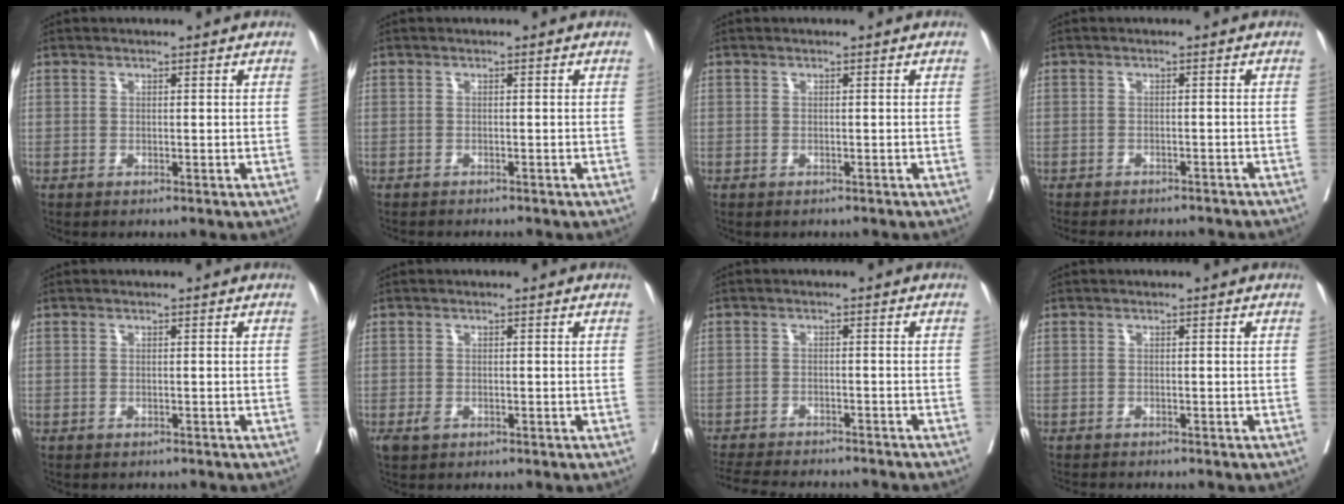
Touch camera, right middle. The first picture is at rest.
{"total": 3.6, "force": [-3.3, 0.8, 1.2], "torque": [-0.016, -0.005, -0.044]}
{"total": 0.6, "force": [-0.6, 0.3, 0.1], "torque": [-0.006, 0.001, -0.011]}
{"total": 11.2, "force": [-10.2, 2.6, 3.8], "torque": [-0.053, -0.002, -0.116]}
{"total": 1.3, "force": [-1.2, 0.5, 0.2], "torque": [-0.009, -0.001, -0.017]}
{"total": 1.6, "force": [-0.8, 1.0, 1.0], "torque": [-0.023, -0.001, -0.009]}
{"total": 14.4, "force": [-13.2, 2.3, 5.3], "torque": [-0.107, -0.018, -0.181]}
{"total": 3.1, "force": [-2.9, 0.4, 1.0], "torque": [-0.012, -0.006, -0.043]}